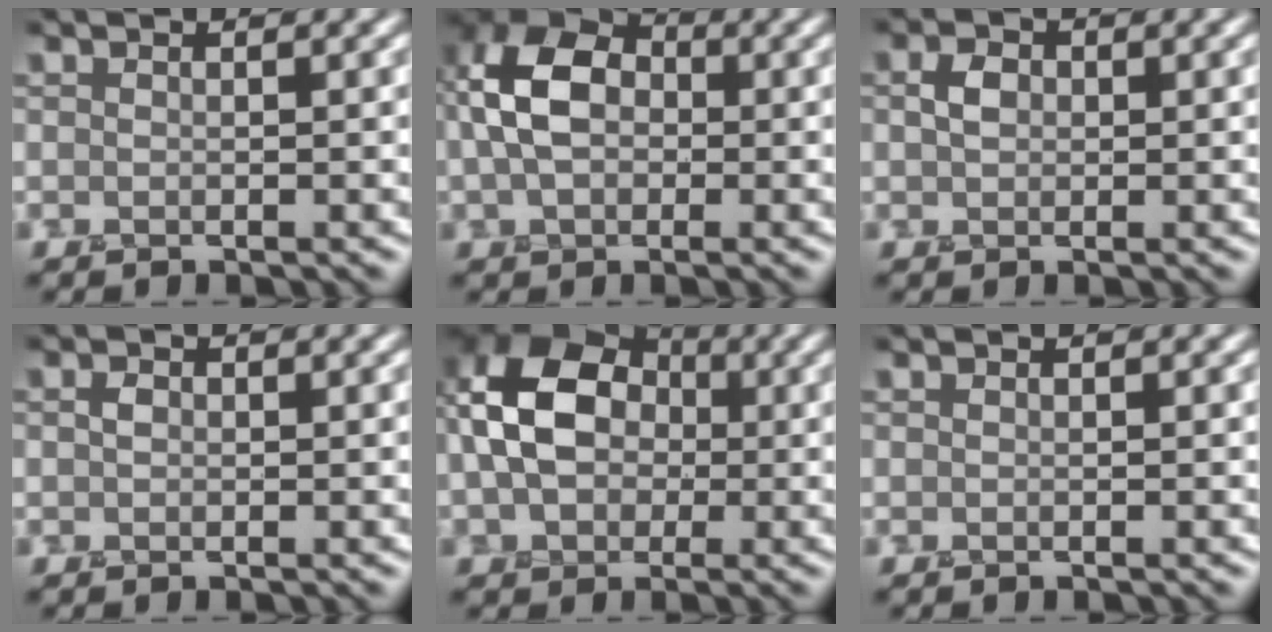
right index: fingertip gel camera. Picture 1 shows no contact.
{"total": 7.2, "force": [0.9, 5.0, 5.0], "torque": [-0.113, 0.025, 0.007]}
{"total": 1.8, "force": [0.5, 1.5, 0.9], "torque": [-0.017, 0.009, 0.005]}
{"total": 0.8, "force": [0.2, 0.7, 0.4], "torque": [-0.006, 0.008, 0.003]}
{"total": 11.0, "force": [1.4, 8.6, 6.7], "torque": [-0.123, 0.040, 0.004]}
{"total": 0.0}